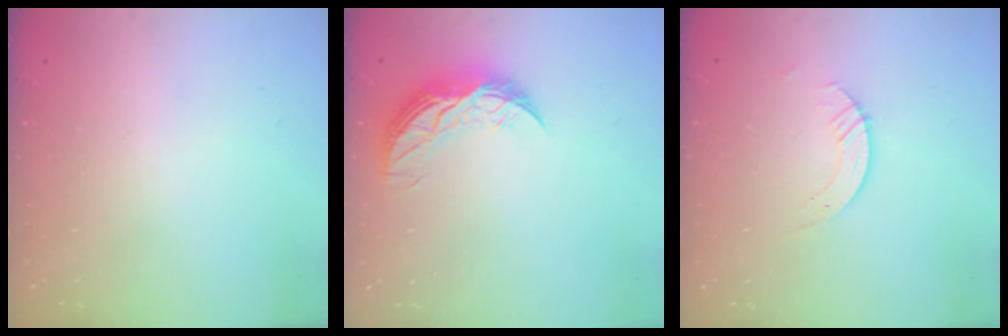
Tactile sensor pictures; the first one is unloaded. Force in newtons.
{"total": 8.9, "press": 8.9, "slide": 0.5}
{"total": 2.6, "press": 2.6, "slide": 0.2}